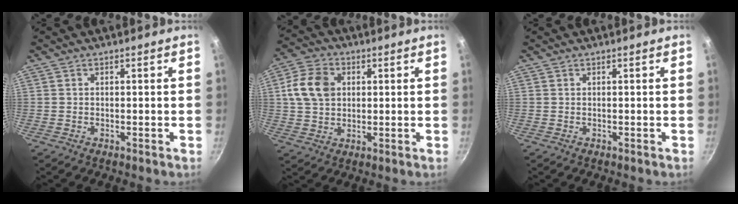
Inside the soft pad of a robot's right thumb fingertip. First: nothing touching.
{"total": 9.8, "force": [1.9, 7.4, 6.1], "torque": [-0.099, 0.008, 0.026]}
{"total": 0.0}